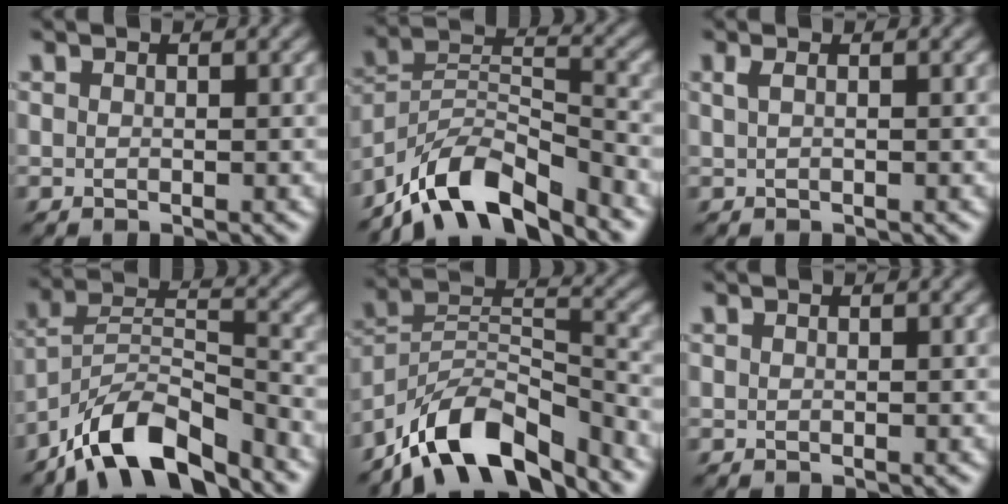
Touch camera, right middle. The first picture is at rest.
{"total": 9.5, "force": [-7.6, 3.2, 4.8], "torque": [-0.073, 0.001, -0.152]}
{"total": 0.9, "force": [0.3, 0.3, 0.8], "torque": [-0.017, 0.002, 0.005]}
{"total": 9.0, "force": [-6.7, 3.1, 5.1], "torque": [-0.083, -0.002, -0.136]}
{"total": 10.5, "force": [-8.0, 3.9, 5.6], "torque": [-0.085, 0.005, -0.161]}
{"total": 0.0}